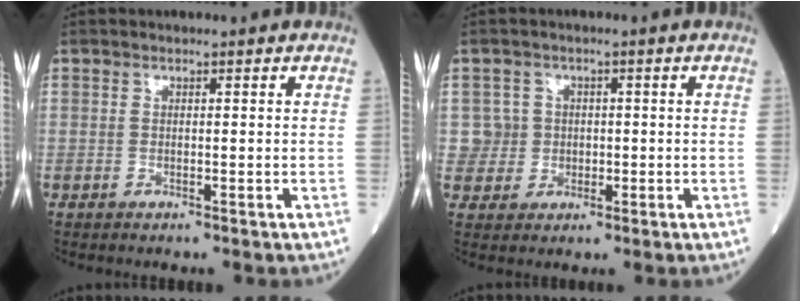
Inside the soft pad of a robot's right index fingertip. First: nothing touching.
{"total": 4.0, "force": [0.4, 3.9, -0.5], "torque": [0.029, 0.011, 0.007]}